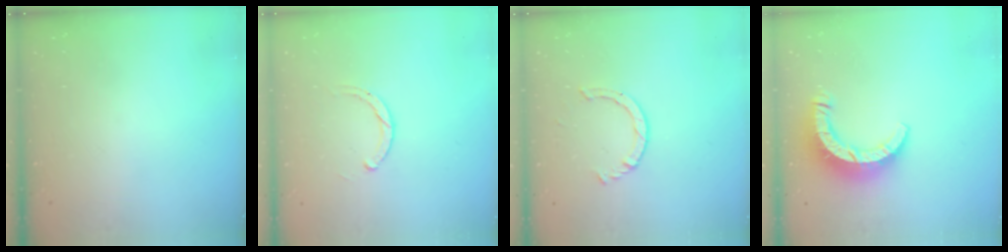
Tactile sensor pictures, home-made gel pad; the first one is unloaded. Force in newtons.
{"total": 1.8, "press": 1.8, "slide": 0.2}
{"total": 2.3, "press": 2.3, "slide": 0.2}
{"total": 9.6, "press": 9.6, "slide": 1.0}